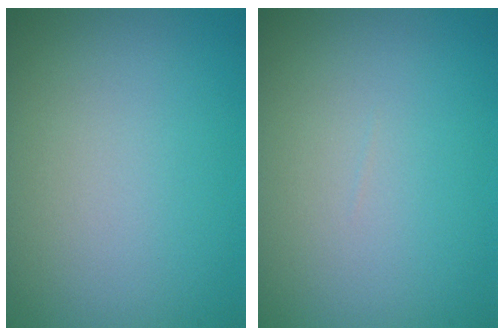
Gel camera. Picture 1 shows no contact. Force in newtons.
{"total": 0.0}